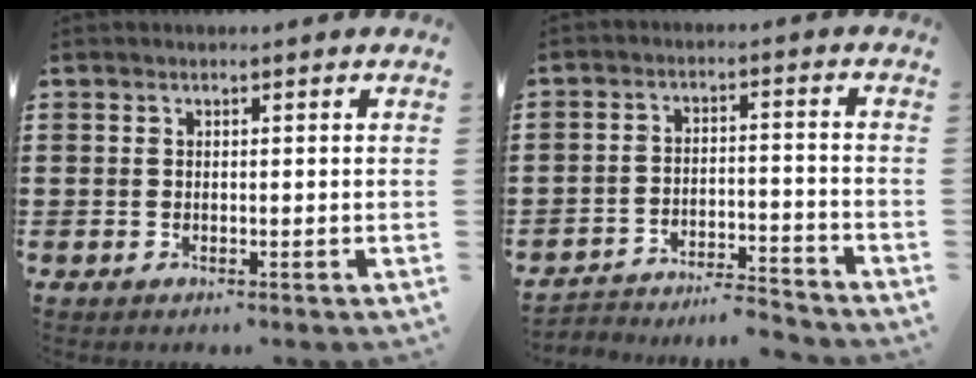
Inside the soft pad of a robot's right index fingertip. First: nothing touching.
{"total": 4.8, "force": [-4.8, 0.4, 0.5], "torque": [-0.011, 0.009, -0.097]}